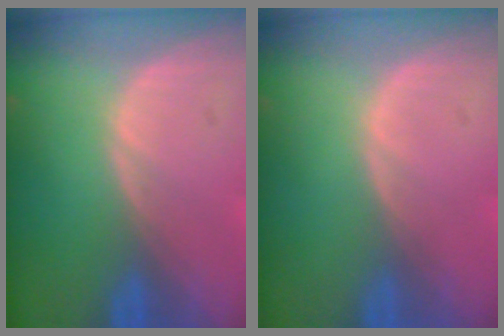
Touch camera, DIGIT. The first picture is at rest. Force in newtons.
{"total": 0.0}